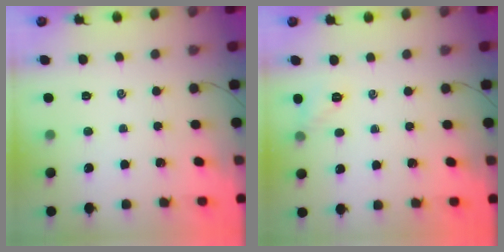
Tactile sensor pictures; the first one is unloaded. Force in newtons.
{"total": 5.6, "press": 5.4, "slide": 1.6}